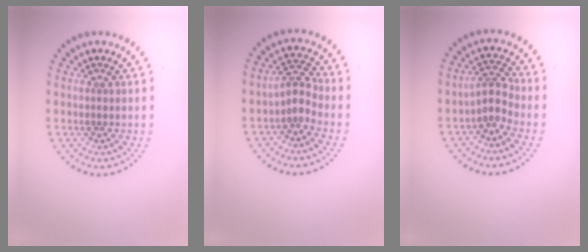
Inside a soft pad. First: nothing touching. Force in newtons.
{"total": 2.0, "press": 1.5, "slide": 1.4}
{"total": 2.2, "press": 1.5, "slide": 1.6}